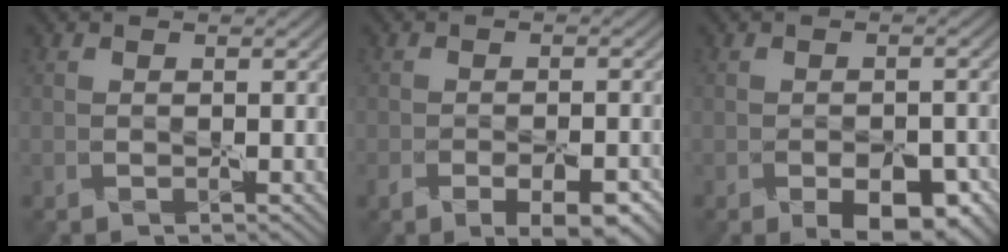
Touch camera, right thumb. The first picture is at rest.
{"total": 5.6, "force": [-3.5, 2.0, 3.8], "torque": [-0.049, -0.006, -0.047]}
{"total": 5.1, "force": [-2.9, 2.5, 3.4], "torque": [-0.045, -0.009, -0.029]}